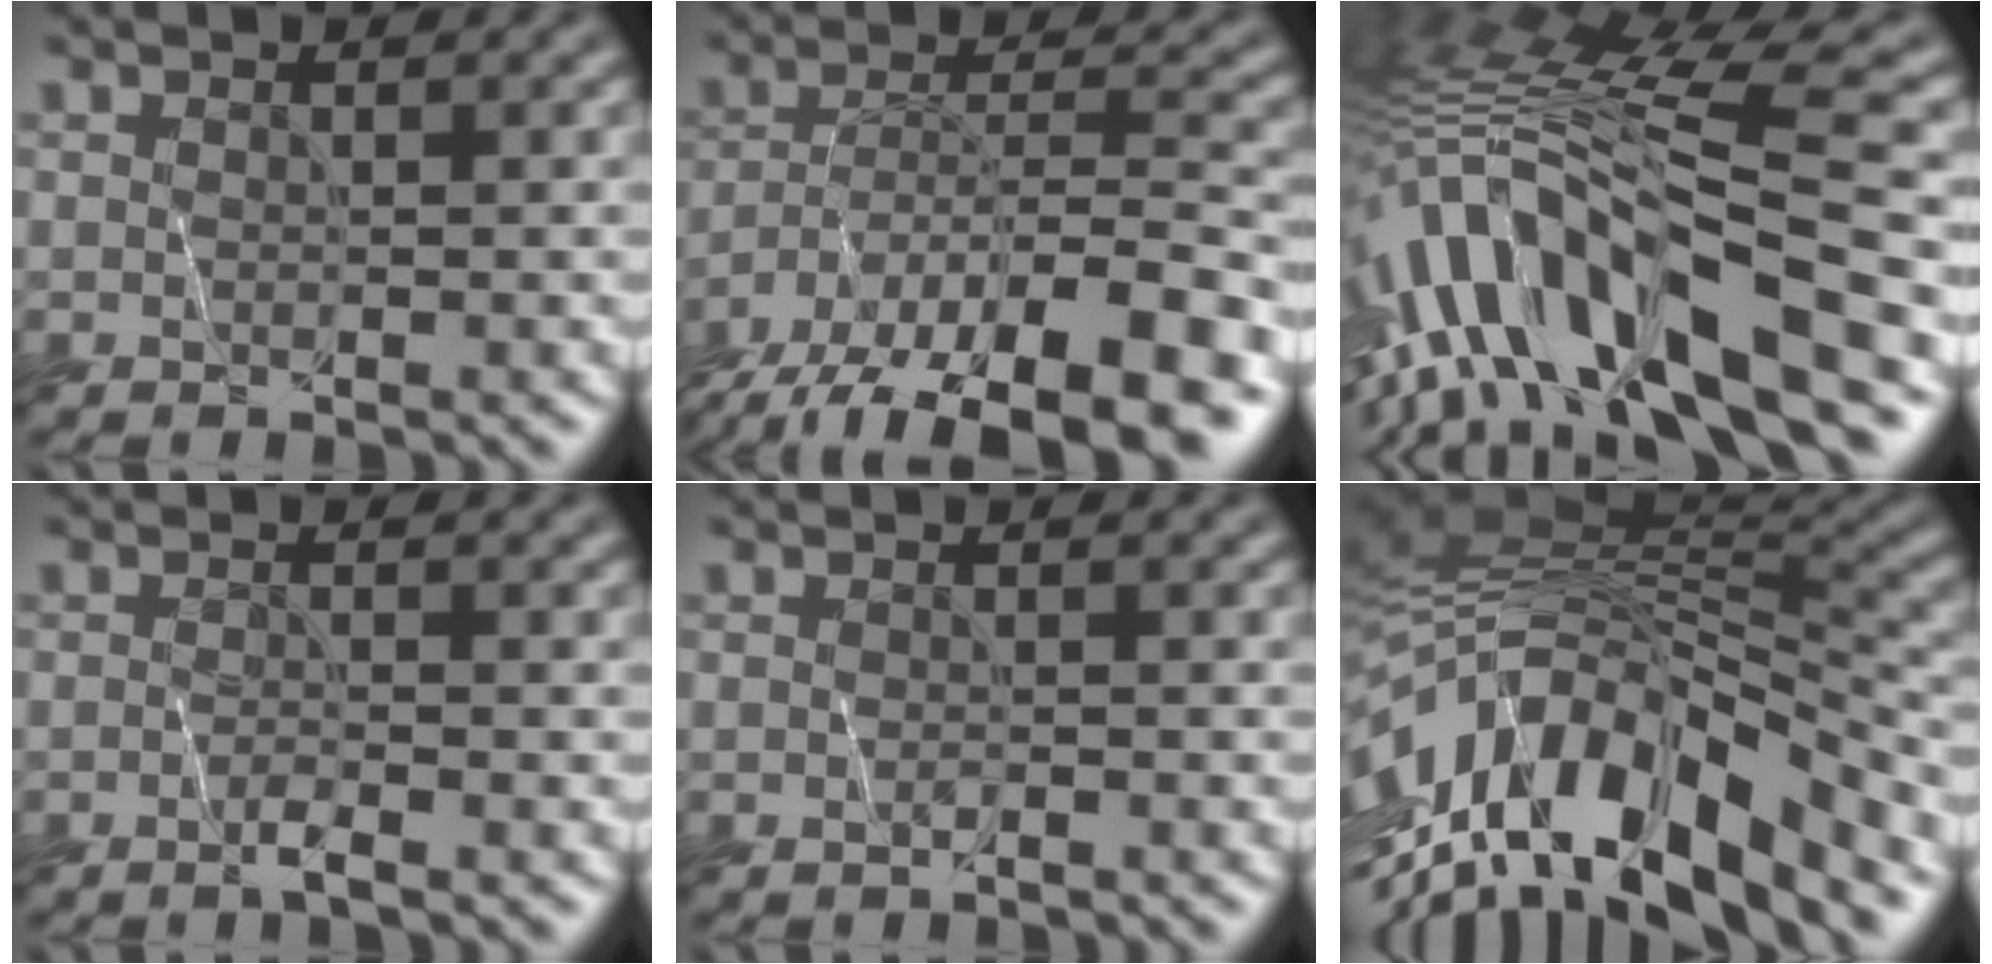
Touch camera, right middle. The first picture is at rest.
{"total": 13.7, "force": [-10.7, 4.5, 7.2], "torque": [-0.134, -0.008, -0.162]}
{"total": 13.6, "force": [-5.9, 3.1, 11.8], "torque": [-0.210, 0.029, -0.104]}
{"total": 1.3, "force": [-1.1, -0.5, 0.5], "torque": [-0.014, 0.000, -0.026]}
{"total": 0.8, "force": [-0.7, 0.0, 0.4], "torque": [-0.013, -0.004, -0.014]}
{"total": 13.2, "force": [-6.9, 4.7, 10.3], "torque": [-0.186, 0.020, -0.129]}